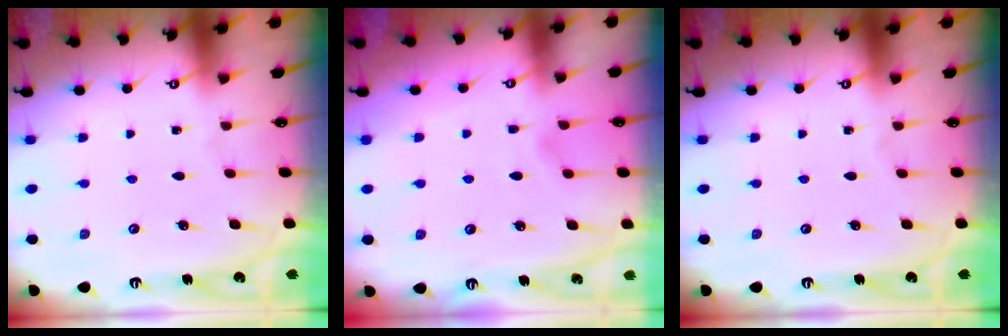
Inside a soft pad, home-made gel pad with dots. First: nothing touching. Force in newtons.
{"total": 1.0, "press": 0.0, "slide": 1.0}
{"total": 0.0}